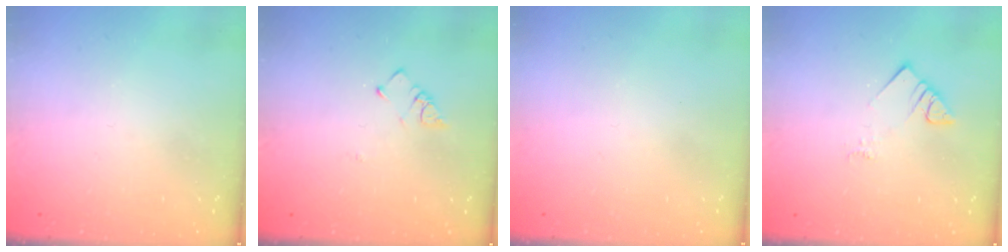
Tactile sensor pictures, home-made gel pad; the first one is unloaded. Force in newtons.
{"total": 2.6, "press": 2.6, "slide": 0.5}
{"total": 1.7, "press": 1.6, "slide": 0.1}
{"total": 4.7, "press": 4.7, "slide": 0.4}